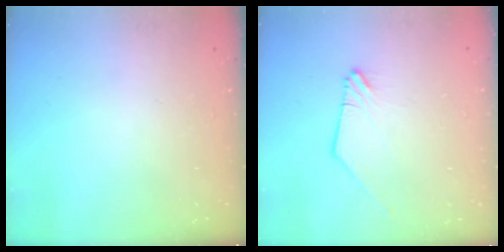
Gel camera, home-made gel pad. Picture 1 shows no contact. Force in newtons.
{"total": 0.0}